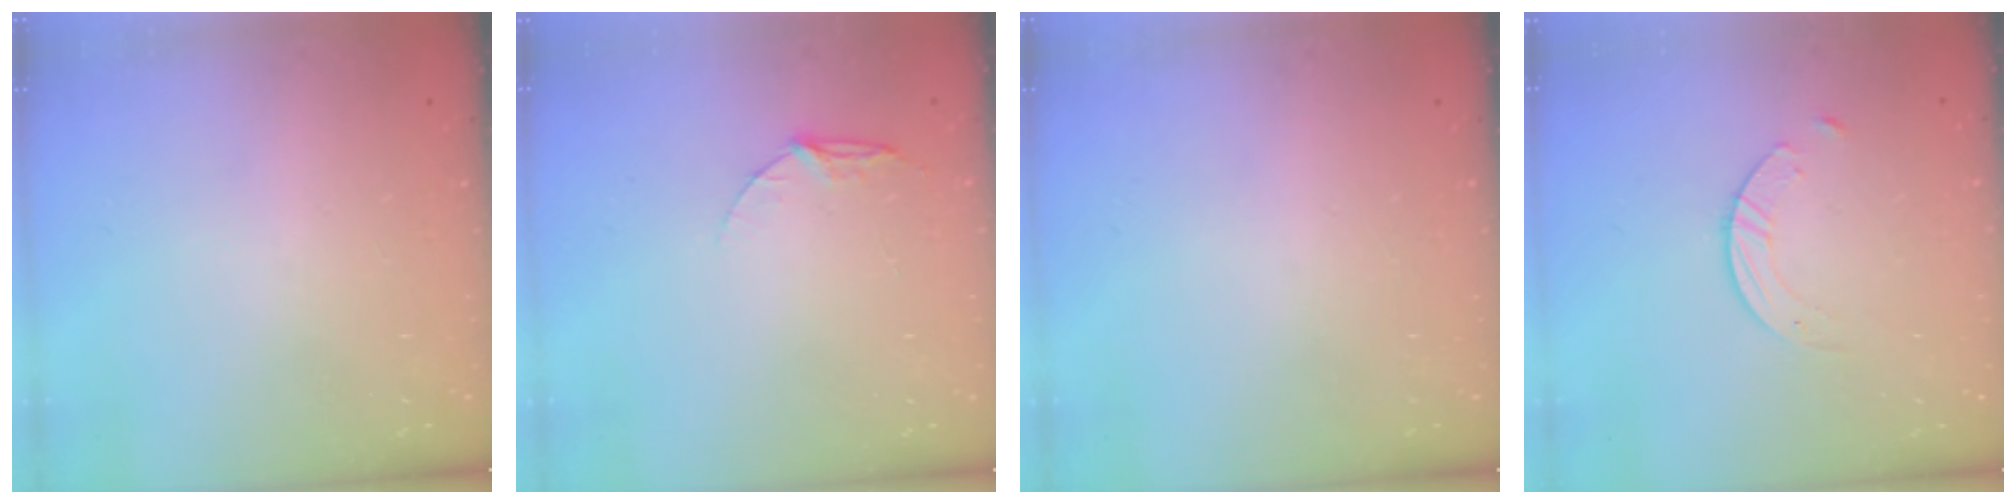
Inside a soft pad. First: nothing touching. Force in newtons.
{"total": 5.4, "press": 5.4, "slide": 0.5}
{"total": 0.0}
{"total": 1.4, "press": 1.4, "slide": 0.2}